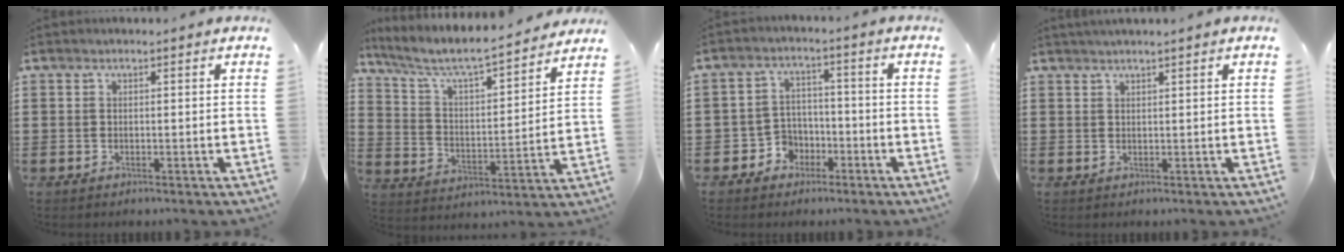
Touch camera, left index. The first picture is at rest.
{"total": 6.5, "force": [5.5, 0.5, 3.4], "torque": [-0.089, -0.040, 0.085]}
{"total": 4.3, "force": [-2.4, 3.5, 1.0], "torque": [-0.029, 0.009, -0.048]}
{"total": 1.2, "force": [1.1, -0.2, 0.5], "torque": [-0.010, -0.001, 0.020]}